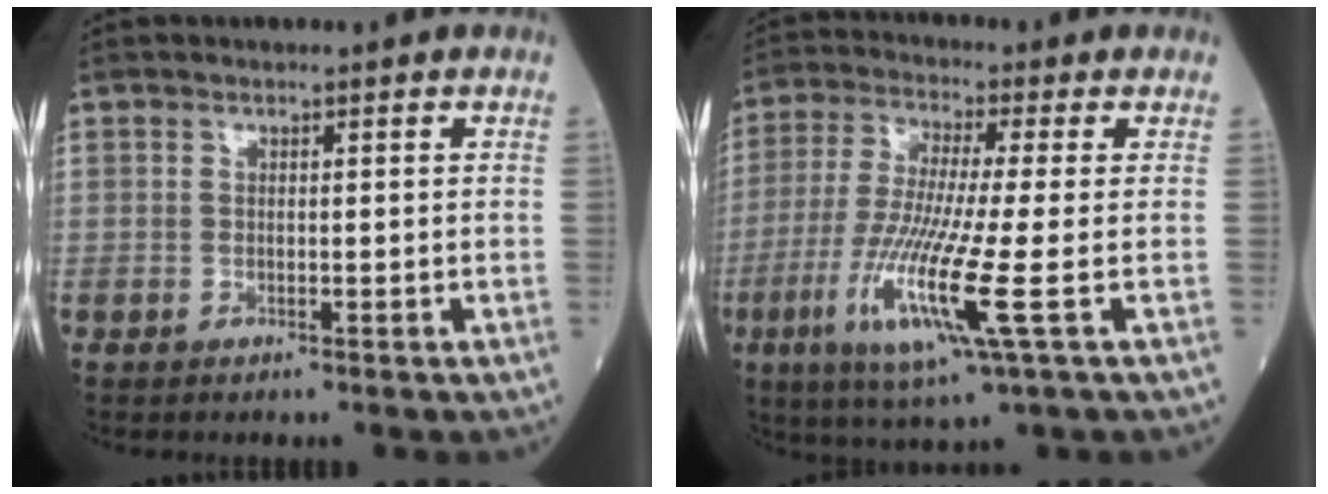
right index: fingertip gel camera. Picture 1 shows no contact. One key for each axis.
{"total": 13.3, "fx": -3.9, "fy": 0.1, "fz": 12.7, "tx": -0.266, "ty": -0.027, "tz": -0.079}